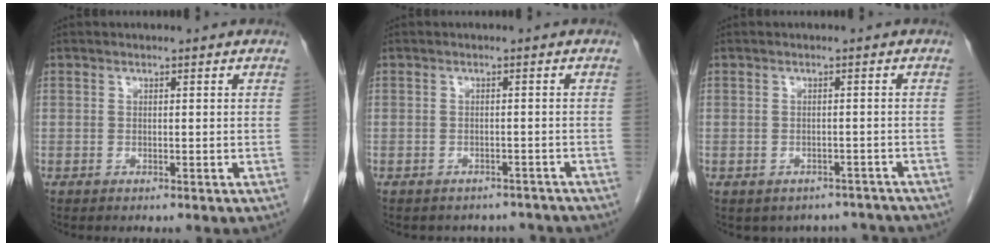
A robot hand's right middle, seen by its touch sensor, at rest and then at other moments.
{"total": 5.8, "force": [-5.2, 2.6, 0.2], "torque": [0.002, 0.012, -0.053]}
{"total": 6.7, "force": [-5.8, 3.4, 0.3], "torque": [0.008, 0.021, -0.060]}